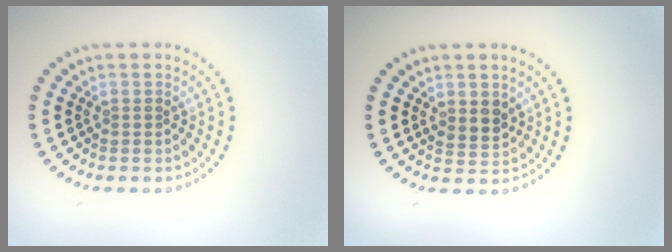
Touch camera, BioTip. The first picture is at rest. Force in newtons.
{"total": 1.9, "press": 1.7, "slide": 0.8}